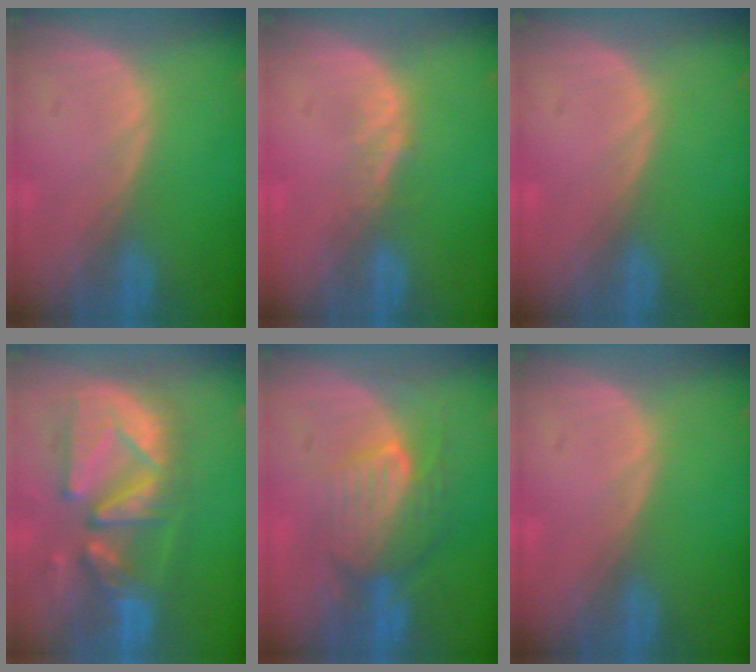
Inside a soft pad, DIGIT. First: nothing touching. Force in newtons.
{"total": 1.4, "press": 1.4, "slide": 0.1}
{"total": 0.0}
{"total": 12.1, "press": 10.9, "slide": 5.2}
{"total": 7.7, "press": 7.7, "slide": 0.5}
{"total": 0.0}